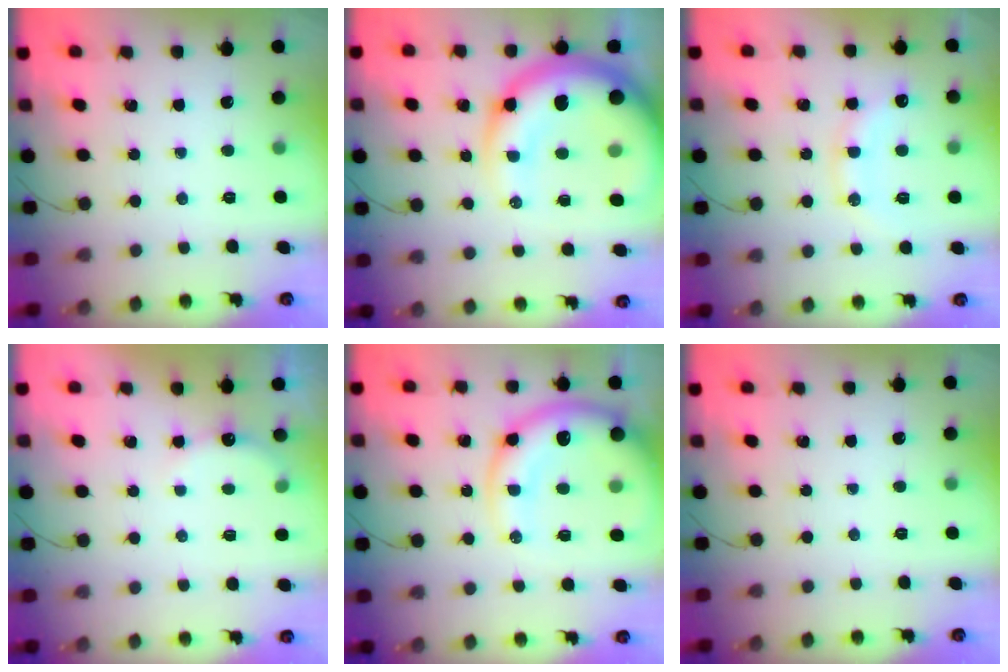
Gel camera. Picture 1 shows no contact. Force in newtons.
{"total": 20.5, "press": 20.0, "slide": 4.7}
{"total": 13.2, "press": 13.2, "slide": 0.8}
{"total": 5.1, "press": 5.0, "slide": 1.1}
{"total": 16.3, "press": 15.9, "slide": 3.7}
{"total": 0.0}